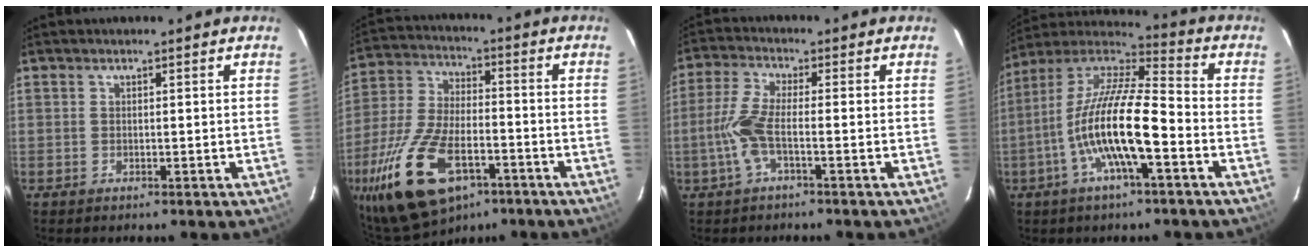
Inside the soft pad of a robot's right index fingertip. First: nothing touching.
{"total": 19.9, "force": [-10.4, 9.5, 14.1], "torque": [-0.307, -0.029, -0.184]}
{"total": 6.5, "force": [-2.0, 1.0, 6.1], "torque": [-0.142, 0.003, -0.040]}
{"total": 16.4, "force": [-5.4, 3.4, 15.1], "torque": [-0.286, -0.007, -0.109]}